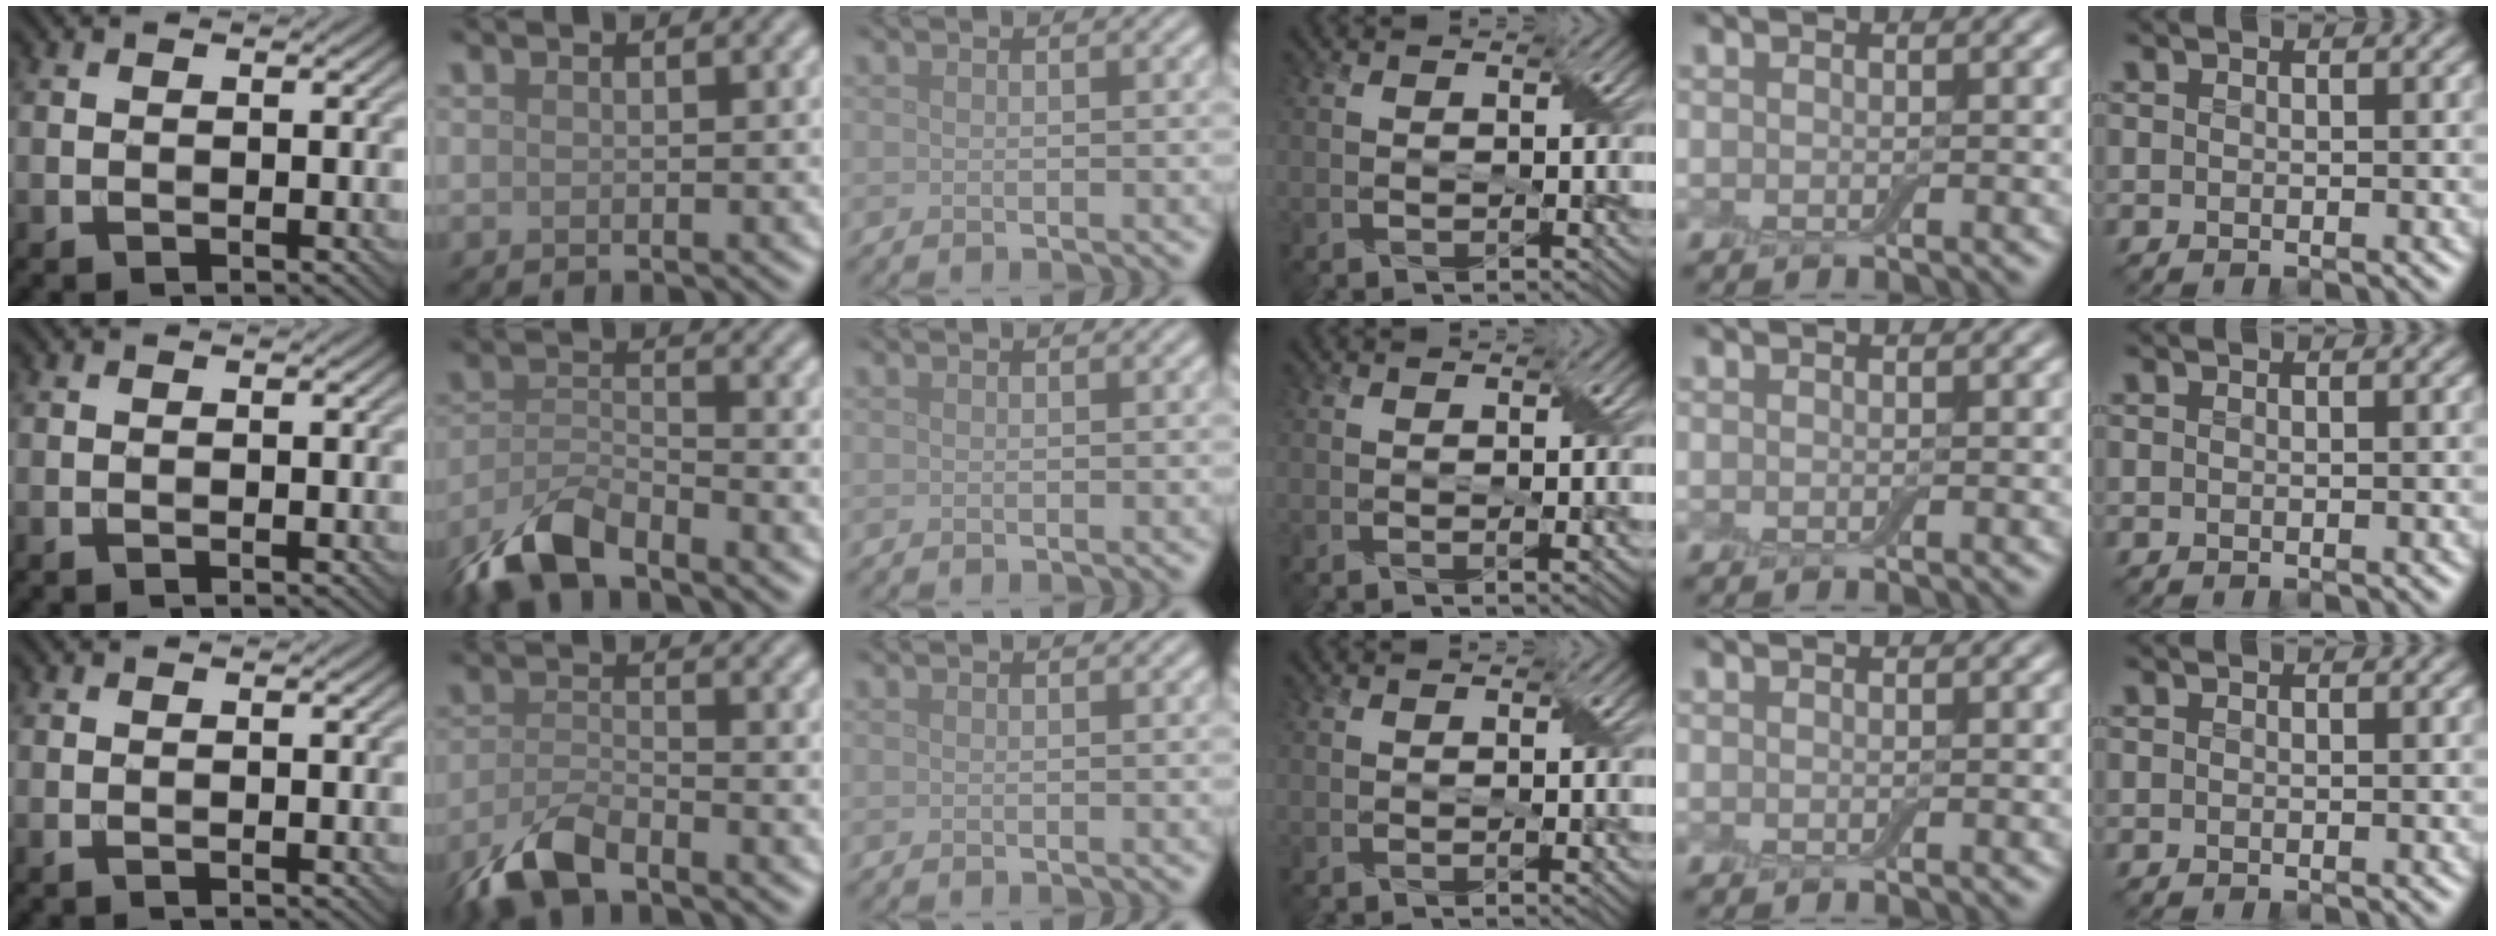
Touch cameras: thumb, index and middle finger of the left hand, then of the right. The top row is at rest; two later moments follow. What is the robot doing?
{"motion": "peel", "object": "small bumper sticker"}